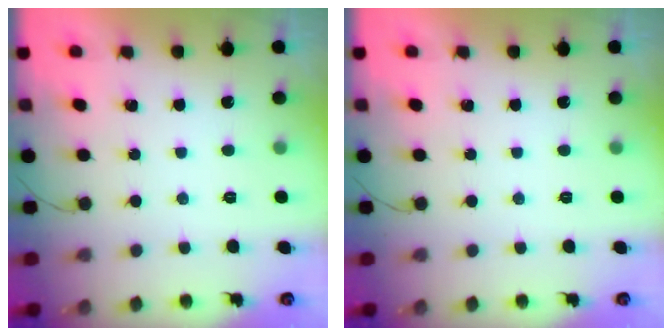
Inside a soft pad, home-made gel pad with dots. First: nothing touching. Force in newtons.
{"total": 0.0}